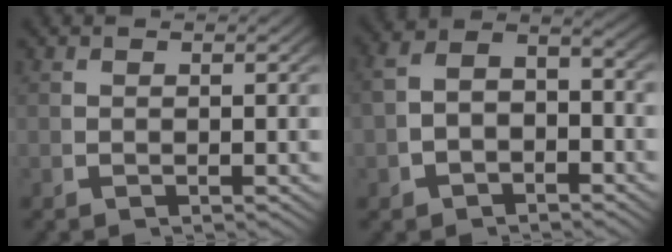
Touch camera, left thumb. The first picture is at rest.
{"total": 4.9, "force": [-0.5, 3.5, 3.4], "torque": [-0.062, -0.004, -0.008]}